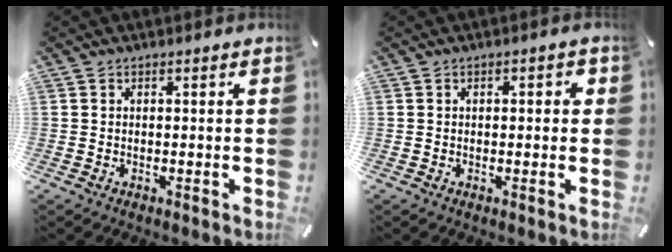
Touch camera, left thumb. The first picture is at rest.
{"total": 1.5, "force": [0.0, 0.9, 1.3], "torque": [-0.016, 0.004, -0.004]}